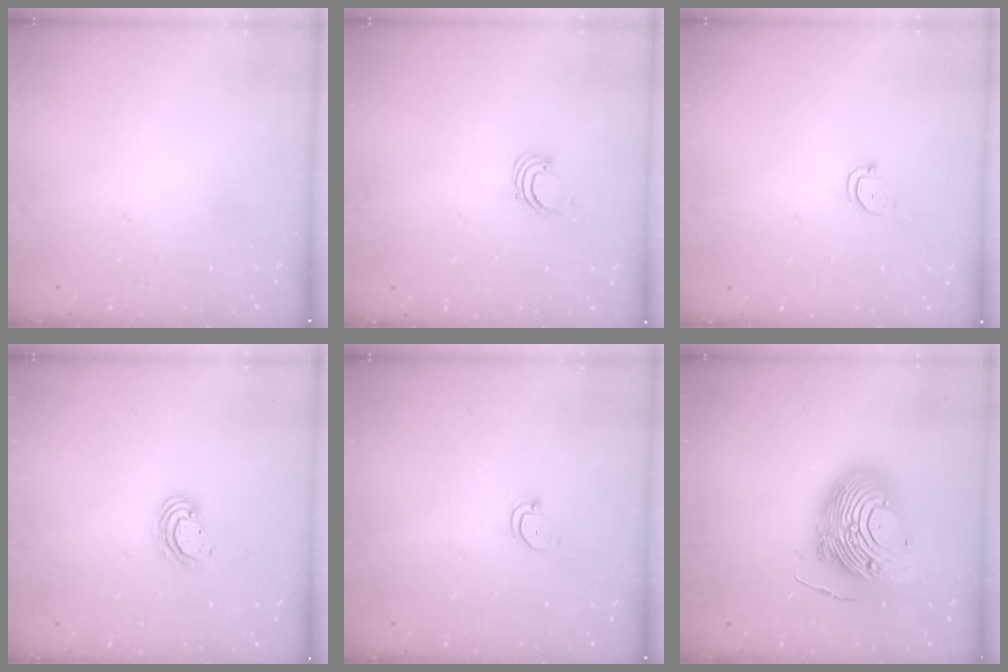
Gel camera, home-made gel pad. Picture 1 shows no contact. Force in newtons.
{"total": 2.2, "press": 2.2, "slide": 0.2}
{"total": 2.4, "press": 2.4, "slide": 0.2}
{"total": 4.3, "press": 4.3, "slide": 0.2}
{"total": 2.4, "press": 2.4, "slide": 0.2}
{"total": 17.6, "press": 17.5, "slide": 2.2}